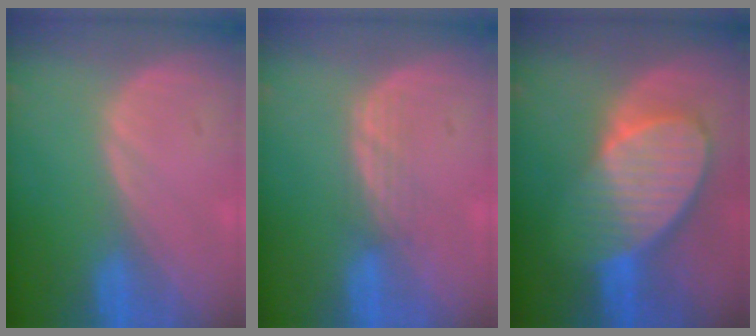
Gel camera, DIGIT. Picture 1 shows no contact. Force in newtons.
{"total": 2.4, "press": 2.3, "slide": 0.8}
{"total": 9.7, "press": 8.6, "slide": 4.6}